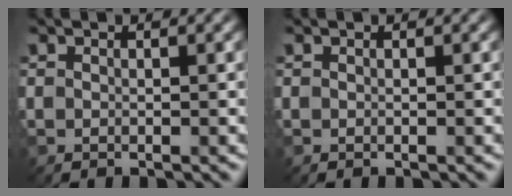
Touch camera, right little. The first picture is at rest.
{"total": 0.0}